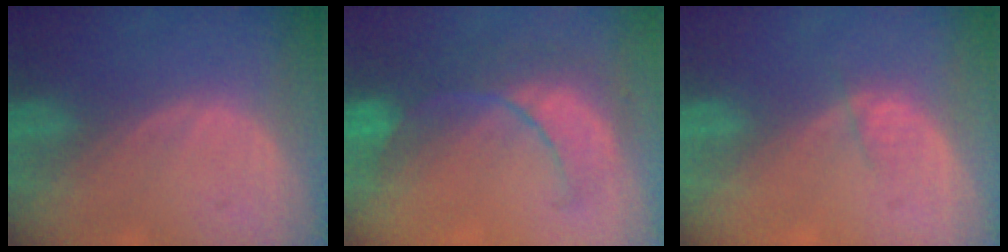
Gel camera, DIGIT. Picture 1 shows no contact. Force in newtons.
{"total": 8.5, "press": 8.4, "slide": 1.7}
{"total": 1.4, "press": 1.3, "slide": 0.6}